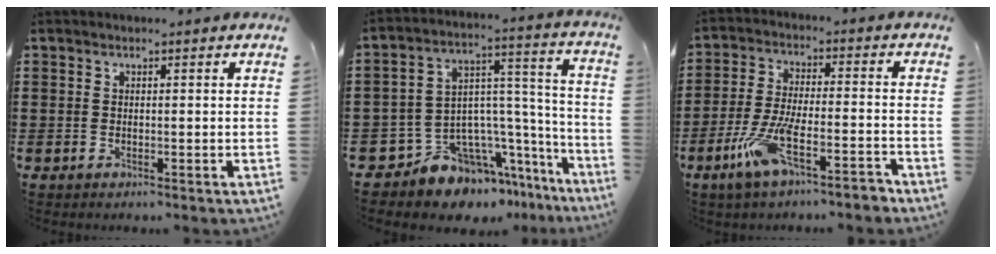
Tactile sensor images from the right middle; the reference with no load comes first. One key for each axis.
{"total": 10.0, "fx": -8.2, "fy": 5.1, "fz": 2.8, "tx": -0.073, "ty": 0.002, "tz": -0.153}
{"total": 8.6, "fx": -5.5, "fy": 1.6, "fz": 6.4, "tx": -0.142, "ty": -0.008, "tz": -0.107}